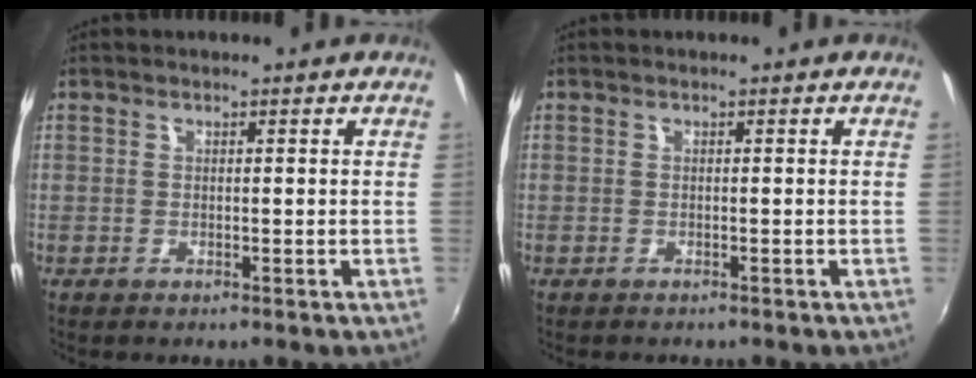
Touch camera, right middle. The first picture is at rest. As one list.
[{"total": 0.8, "force": [-0.8, 0.3, 0.0], "torque": [-0.006, 0.000, -0.012]}]